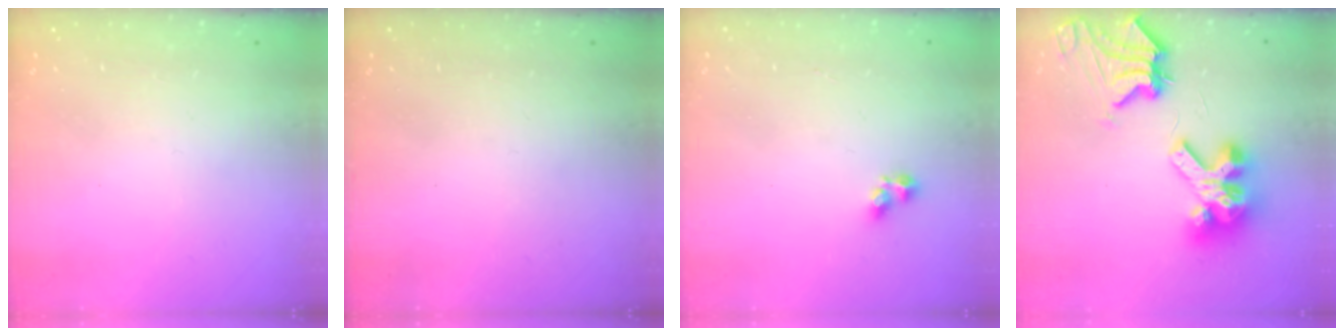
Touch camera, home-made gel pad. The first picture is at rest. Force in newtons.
{"total": 0.0}
{"total": 3.5, "press": 3.3, "slide": 1.2}
{"total": 12.4, "press": 12.3, "slide": 1.4}